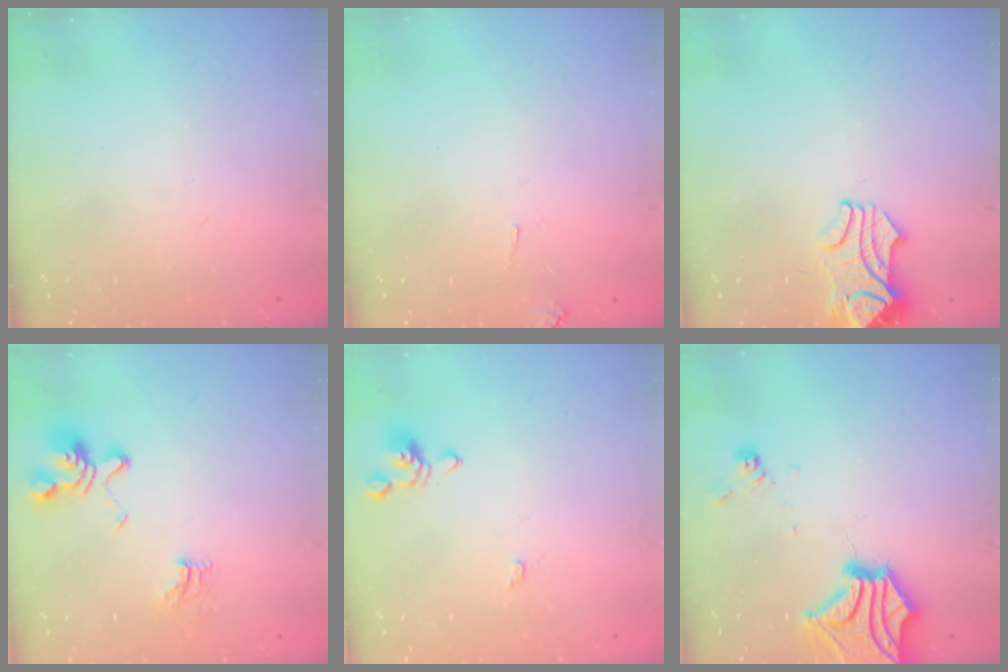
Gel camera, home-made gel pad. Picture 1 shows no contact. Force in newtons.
{"total": 2.0, "press": 2.0, "slide": 0.5}
{"total": 2.1, "press": 2.0, "slide": 0.5}
{"total": 5.7, "press": 5.6, "slide": 1.1}
{"total": 0.6, "press": 0.6, "slide": 0.2}
{"total": 4.8, "press": 4.2, "slide": 2.4}